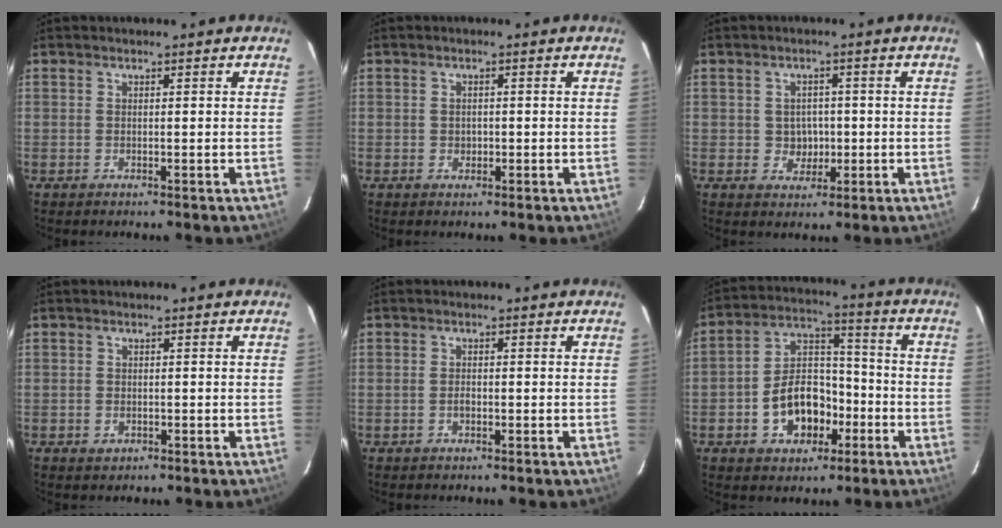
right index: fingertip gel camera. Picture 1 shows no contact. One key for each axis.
{"total": 1.5, "fx": -0.2, "fy": 1.3, "fz": 0.6, "tx": -0.008, "ty": 0.003, "tz": -0.003}
{"total": 3.8, "fx": -0.3, "fy": 3.6, "fz": 1.2, "tx": -0.025, "ty": 0.011, "tz": 0.003}
{"total": 1.8, "fx": -0.8, "fy": 1.4, "fz": 0.6, "tx": -0.011, "ty": -0.001, "tz": -0.011}
{"total": 1.2, "fx": -0.5, "fy": 0.8, "fz": 0.8, "tx": -0.016, "ty": 0.003, "tz": -0.008}
{"total": 12.1, "fx": -4.5, "fy": 8.3, "fz": 7.6, "tx": -0.151, "ty": 0.032, "tz": -0.063}